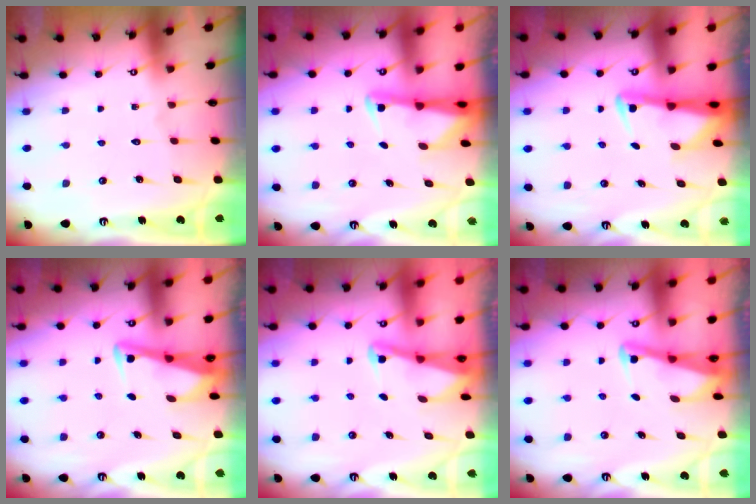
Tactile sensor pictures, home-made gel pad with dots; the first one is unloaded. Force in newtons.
{"total": 2.3, "press": 2.2, "slide": 0.5}
{"total": 3.2, "press": 3.1, "slide": 0.7}
{"total": 3.4, "press": 3.4, "slide": 0.3}
{"total": 2.1, "press": 2.1, "slide": 0.3}
{"total": 3.0, "press": 2.9, "slide": 0.4}